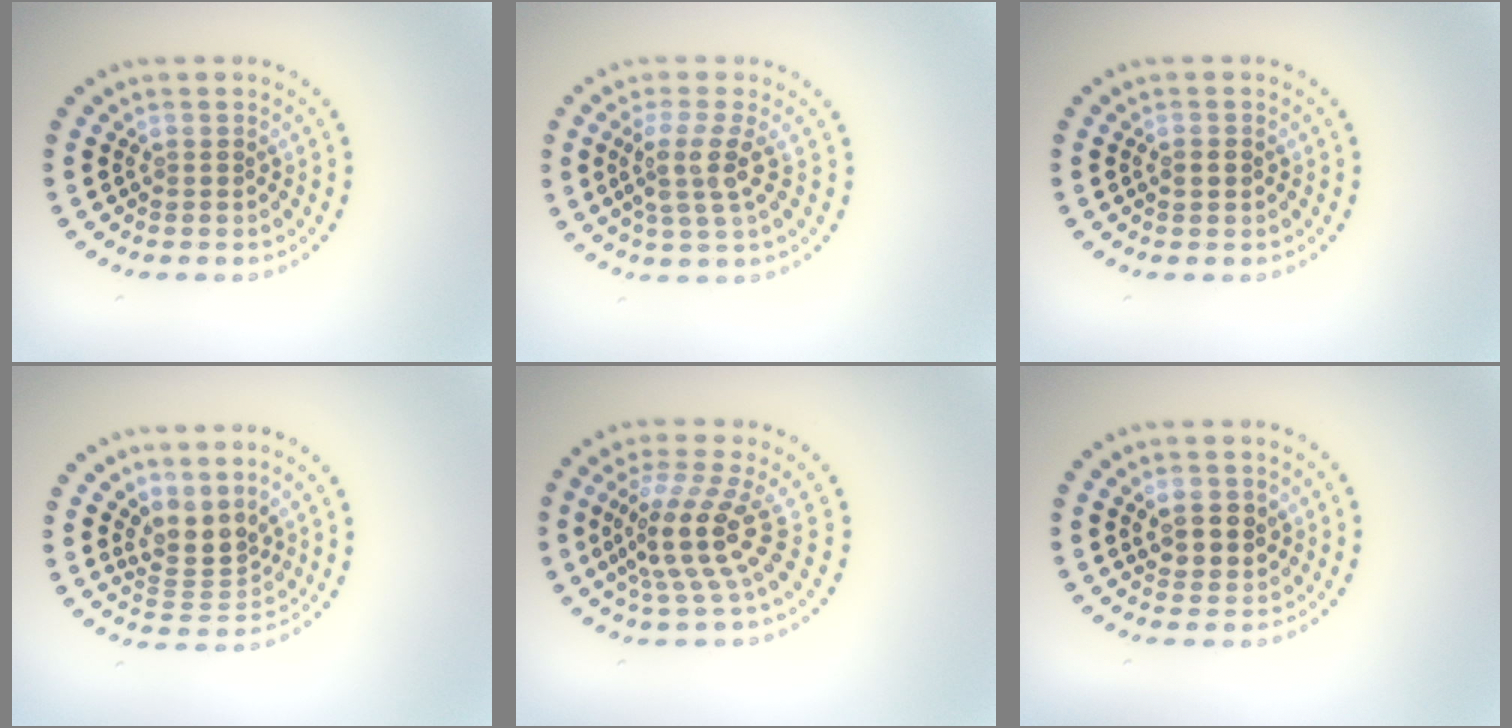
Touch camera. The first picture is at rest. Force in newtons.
{"total": 3.4, "press": 2.6, "slide": 2.2}
{"total": 1.2, "press": 1.2, "slide": 0.2}
{"total": 3.2, "press": 2.3, "slide": 2.2}
{"total": 4.6, "press": 3.4, "slide": 3.1}
{"total": 2.8, "press": 2.7, "slide": 0.7}